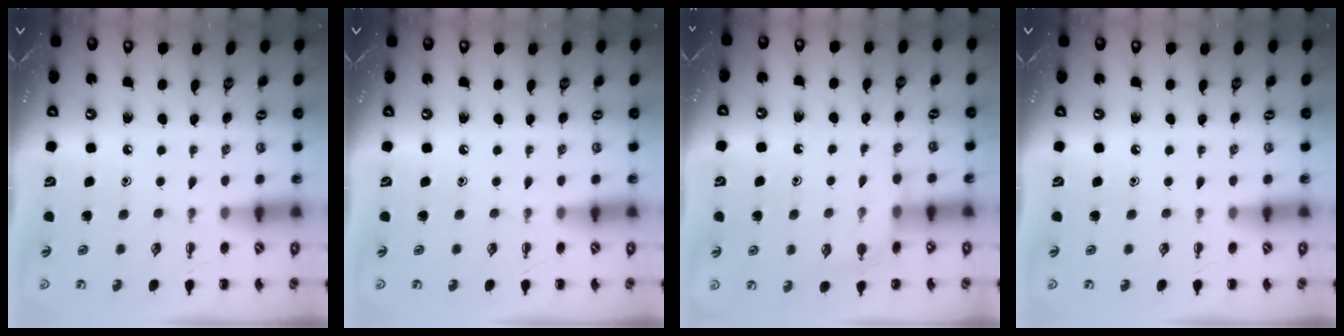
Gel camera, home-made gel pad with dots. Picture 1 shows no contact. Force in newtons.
{"total": 0.0}
{"total": 5.7, "press": 5.6, "slide": 1.1}
{"total": 0.0}